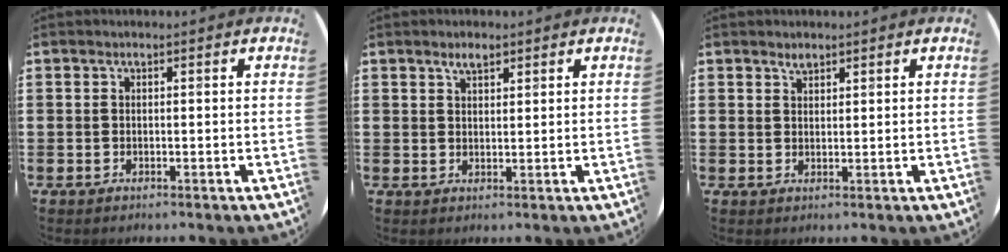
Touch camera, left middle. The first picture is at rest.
{"total": 2.1, "force": [1.7, 0.8, 0.9], "torque": [-0.010, 0.001, 0.029]}
{"total": 1.3, "force": [1.2, 0.4, 0.1], "torque": [0.005, -0.002, 0.021]}